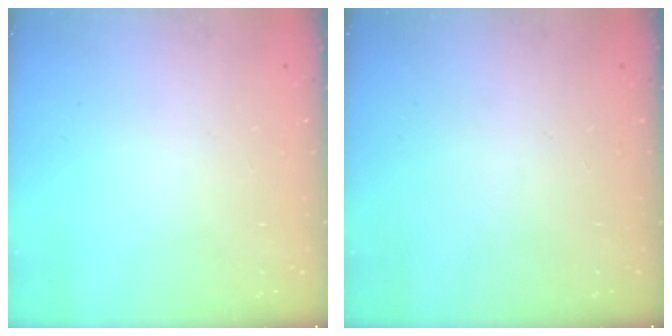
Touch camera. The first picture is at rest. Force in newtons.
{"total": 0.0}